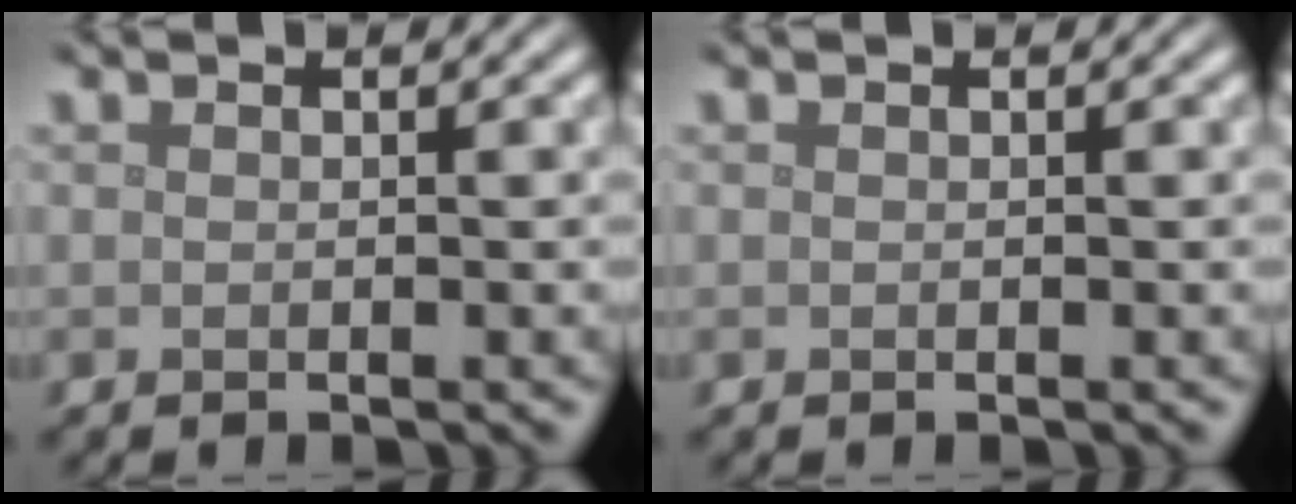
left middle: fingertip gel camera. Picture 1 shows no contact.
{"total": 0.0}